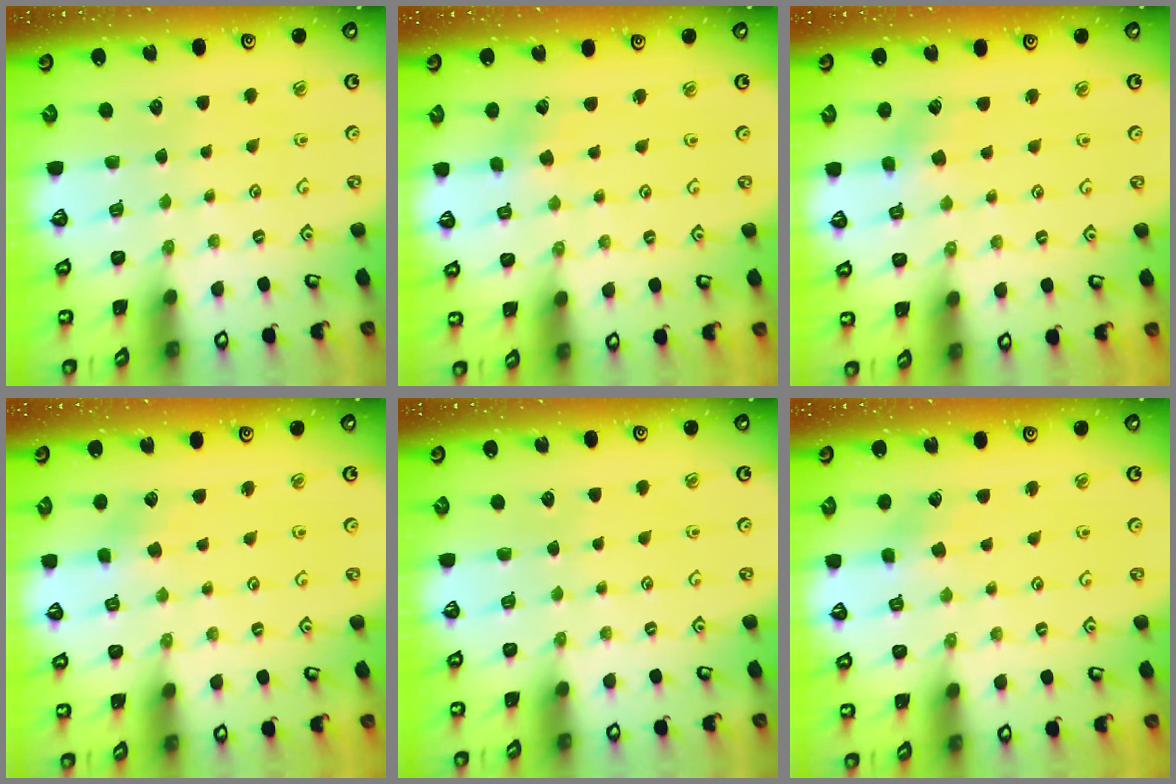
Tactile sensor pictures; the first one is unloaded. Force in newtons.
{"total": 1.1, "press": 1.1, "slide": 0.1}
{"total": 4.9, "press": 4.9, "slide": 0.4}
{"total": 2.3, "press": 2.3, "slide": 0.3}
{"total": 0.0}
{"total": 2.3, "press": 2.3, "slide": 0.3}